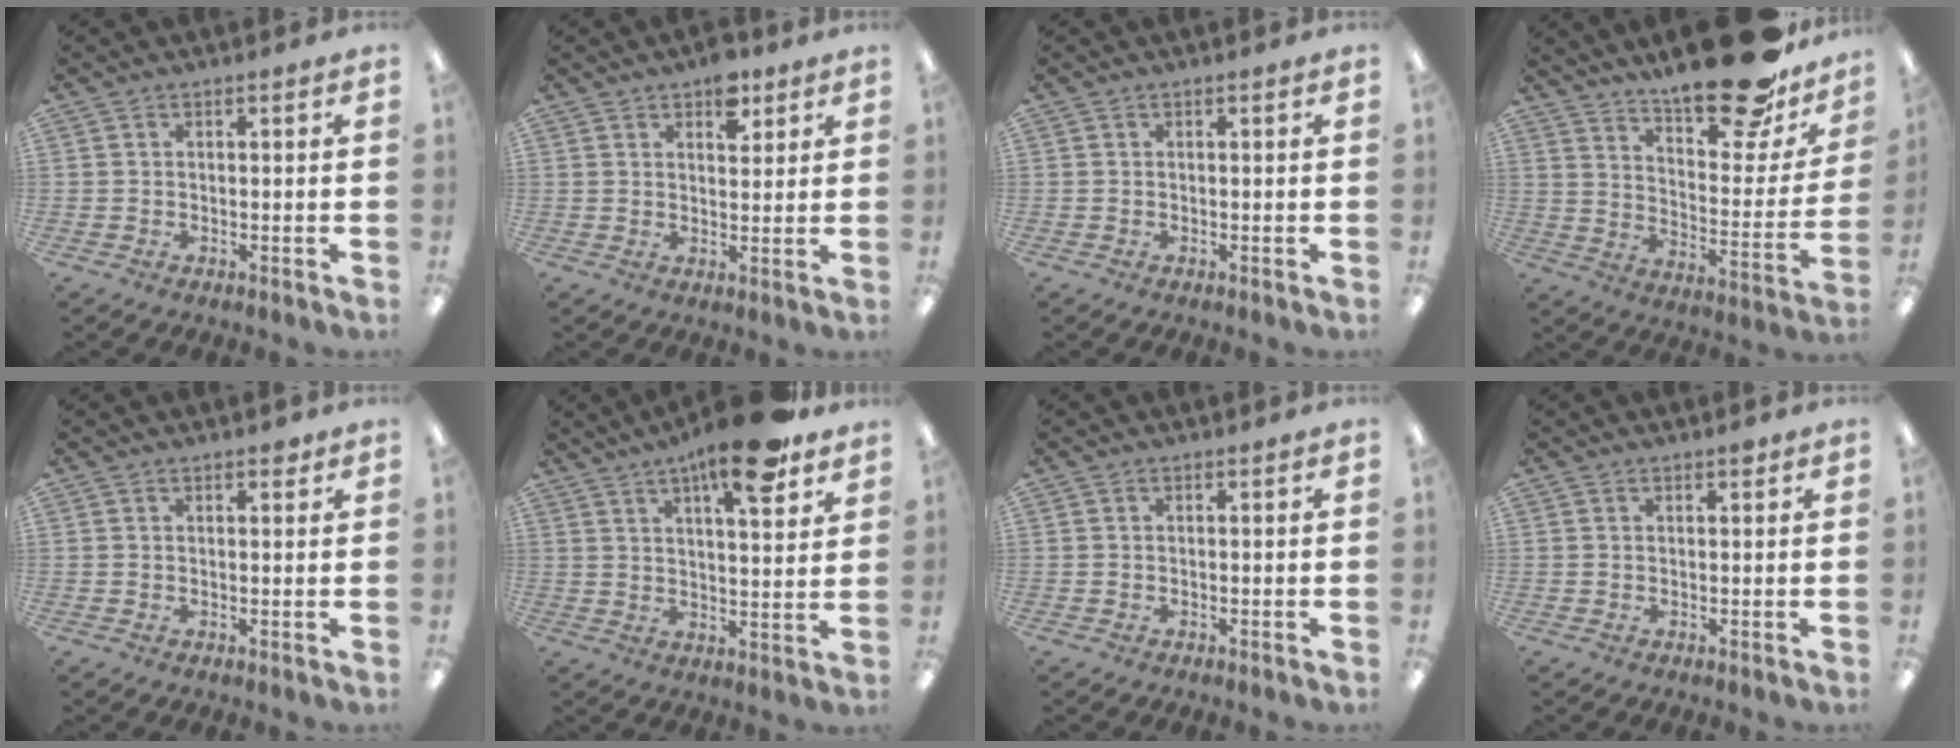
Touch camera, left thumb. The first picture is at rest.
{"total": 6.5, "force": [4.0, 3.5, 3.8], "torque": [-0.035, -0.017, 0.064]}
{"total": 0.0}
{"total": 22.1, "force": [17.4, 7.1, 11.7], "torque": [-0.166, -0.117, 0.290]}
{"total": 1.7, "force": [1.2, 0.7, 0.9], "torque": [-0.003, -0.006, 0.018]}
{"total": 13.6, "force": [9.3, 3.5, 9.3], "torque": [-0.134, -0.050, 0.149]}
{"total": 0.0}
{"total": 1.2, "force": [0.9, 0.3, 0.7], "torque": [-0.008, -0.003, 0.014]}